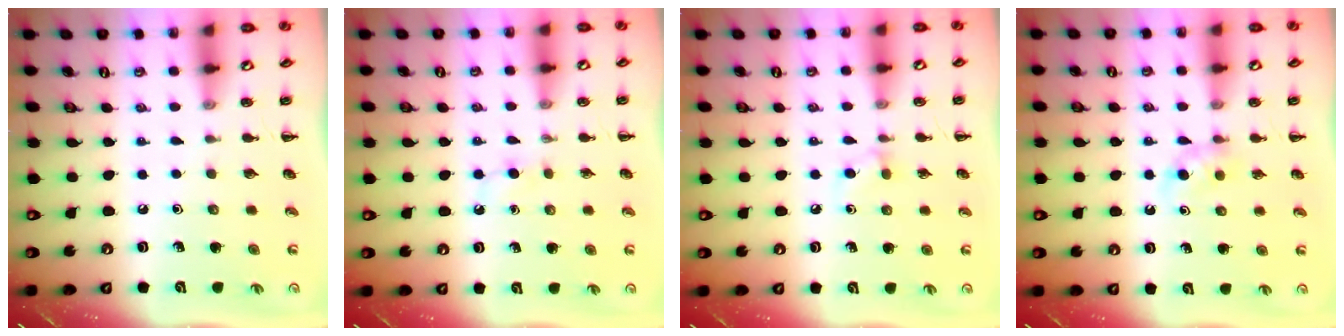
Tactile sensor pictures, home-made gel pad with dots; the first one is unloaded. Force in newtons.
{"total": 2.7, "press": 2.5, "slide": 1.0}
{"total": 5.0, "press": 4.6, "slide": 2.0}
{"total": 3.8, "press": 3.4, "slide": 1.5}